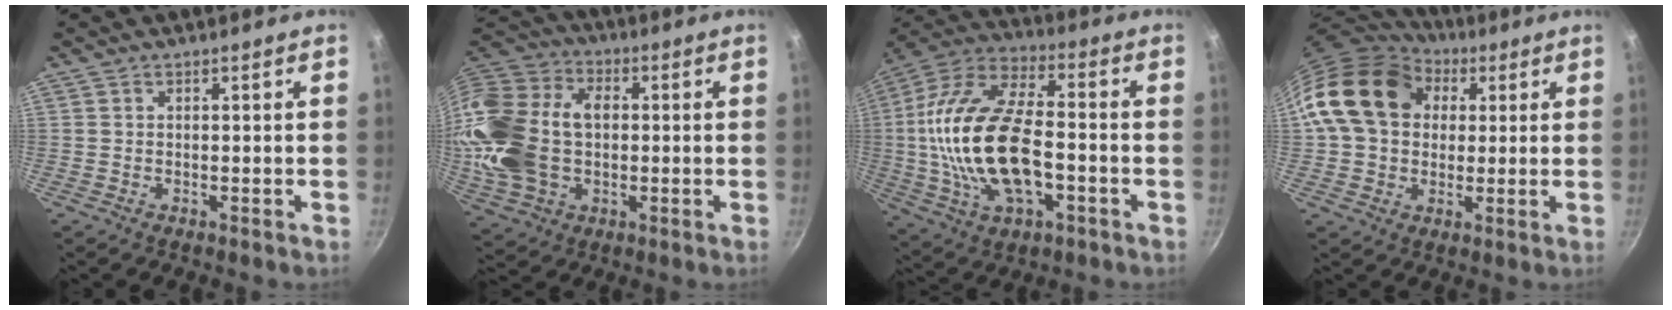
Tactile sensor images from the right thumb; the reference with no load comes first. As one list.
[{"total": 22.5, "force": [-0.1, 15.9, 15.9], "torque": [-0.303, 0.031, 0.002]}, {"total": 22.9, "force": [-2.9, 11.8, 19.4], "torque": [-0.374, 0.030, -0.057]}, {"total": 17.9, "force": [5.1, 13.8, 10.2], "torque": [-0.161, 0.016, 0.079]}]